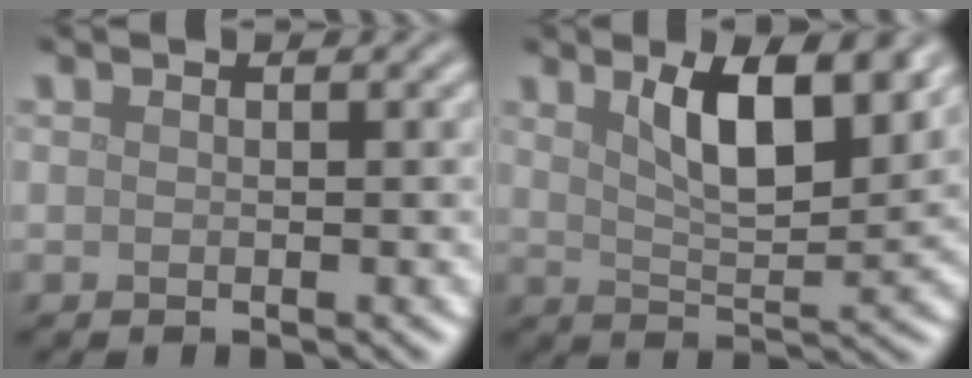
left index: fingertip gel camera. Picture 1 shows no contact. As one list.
[{"total": 7.3, "force": [3.4, 2.3, 6.0], "torque": [-0.101, 0.000, 0.056]}]